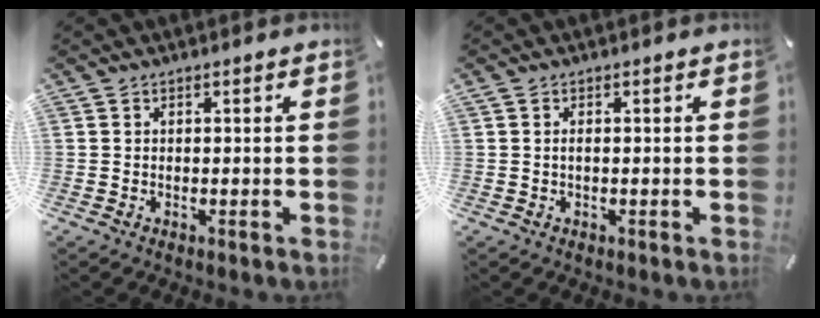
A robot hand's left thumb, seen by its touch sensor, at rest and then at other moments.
{"total": 1.1, "force": [-0.2, 0.3, 1.0], "torque": [-0.019, 0.000, -0.003]}